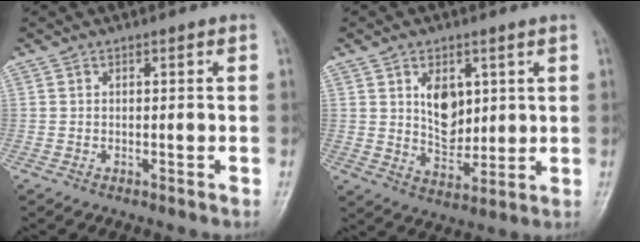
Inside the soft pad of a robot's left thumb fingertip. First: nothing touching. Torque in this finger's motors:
{"motor_torque": [2.16, 2.84, 0.46, -0.84, 0.32]}